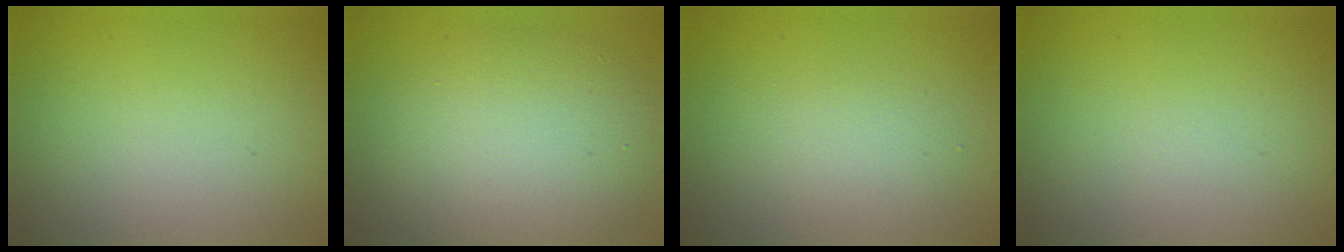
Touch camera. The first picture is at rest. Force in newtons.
{"total": 6.8, "press": 6.8, "slide": 0.4}
{"total": 2.1, "press": 2.1, "slide": 0.1}
{"total": 0.0}